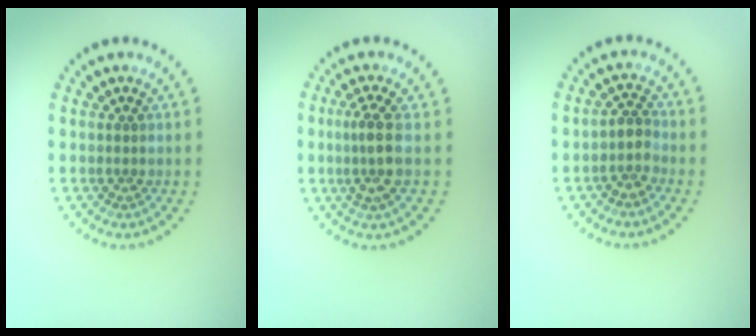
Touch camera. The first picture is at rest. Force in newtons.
{"total": 2.6, "press": 2.3, "slide": 1.2}
{"total": 2.0, "press": 1.6, "slide": 1.2}